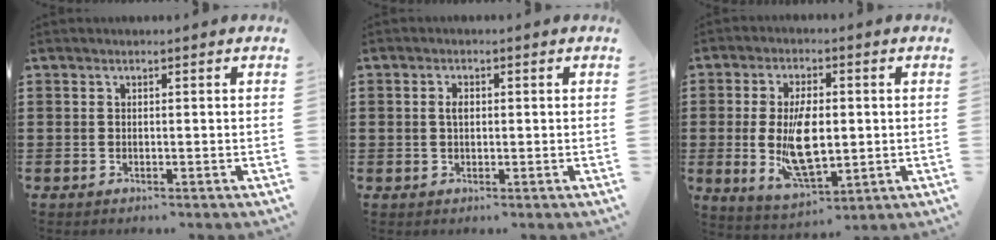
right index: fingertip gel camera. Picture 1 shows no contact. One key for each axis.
{"total": 1.8, "fx": 0.3, "fy": 1.1, "fz": 1.5, "tx": -0.032, "ty": 0.008, "tz": 0.004}
{"total": 10.0, "fx": -0.4, "fy": 4.6, "fz": 8.9, "tx": -0.170, "ty": -0.009, "tz": -0.008}